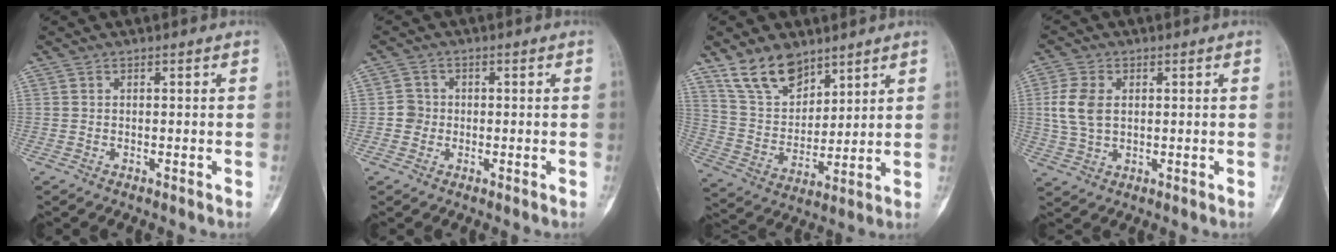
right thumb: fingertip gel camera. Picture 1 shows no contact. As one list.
[{"total": 2.8, "force": [-0.4, 2.7, 0.6], "torque": [0.007, 0.009, -0.014]}, {"total": 11.8, "force": [8.6, 6.3, 5.2], "torque": [-0.073, -0.045, 0.176]}, {"total": 7.3, "force": [1.0, 4.8, 5.4], "torque": [-0.112, 0.003, 0.021]}]